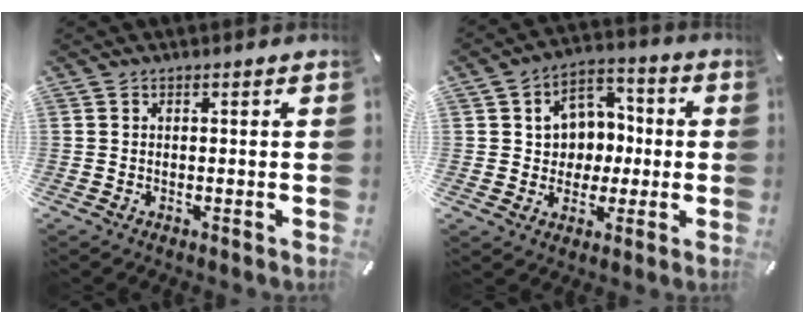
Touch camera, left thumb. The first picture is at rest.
{"total": 9.1, "force": [-0.2, 8.6, 3.0], "torque": [-0.041, 0.009, -0.001]}